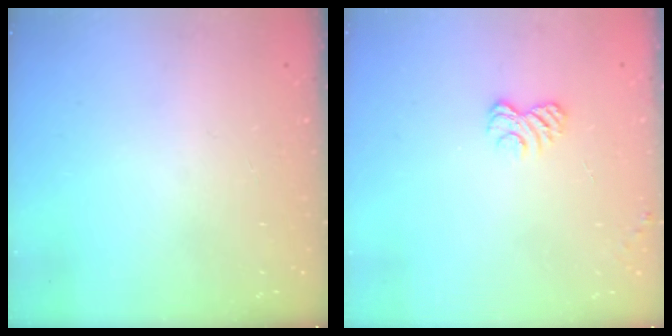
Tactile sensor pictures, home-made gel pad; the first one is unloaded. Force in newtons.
{"total": 2.8, "press": 2.5, "slide": 1.3}